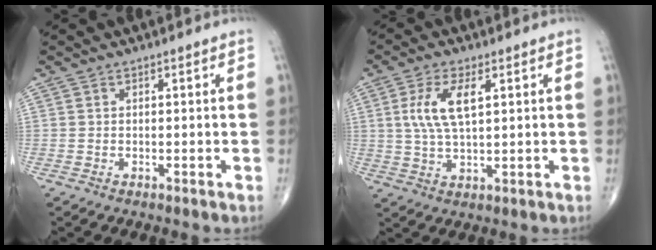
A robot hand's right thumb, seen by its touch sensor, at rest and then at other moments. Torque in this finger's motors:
{"motor_torque": [0.06, 0.09, 0.50, 0.28, 0.11]}